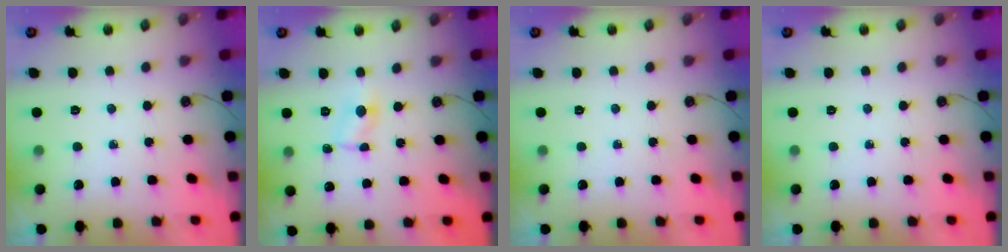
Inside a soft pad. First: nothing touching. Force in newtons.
{"total": 3.8, "press": 3.8, "slide": 0.3}
{"total": 0.0}
{"total": 0.0}